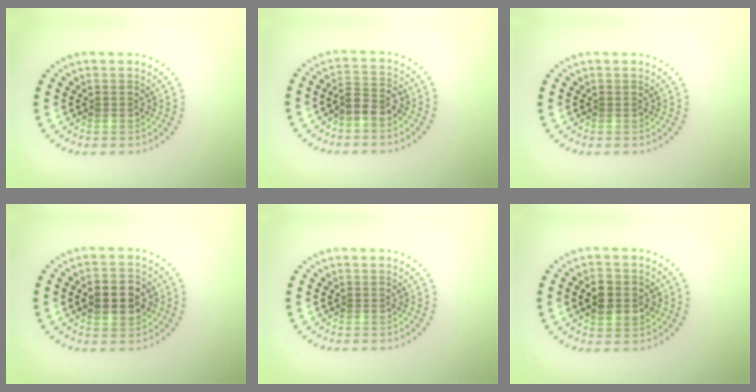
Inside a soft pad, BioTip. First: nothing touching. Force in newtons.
{"total": 2.5, "press": 2.3, "slide": 0.9}
{"total": 0.0}
{"total": 4.1, "press": 4.1, "slide": 0.3}
{"total": 0.0}
{"total": 3.9, "press": 3.9, "slide": 0.2}